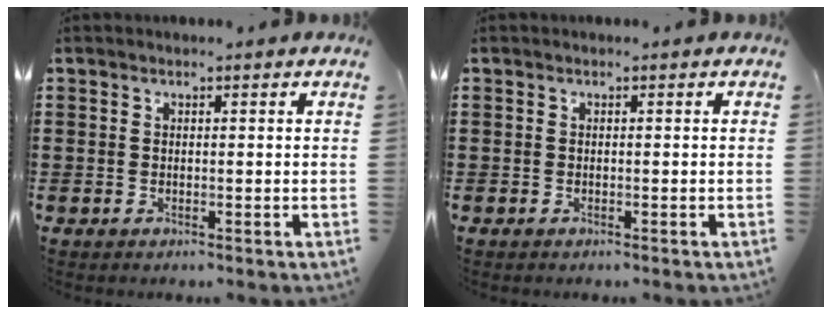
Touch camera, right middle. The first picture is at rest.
{"total": 0.0}